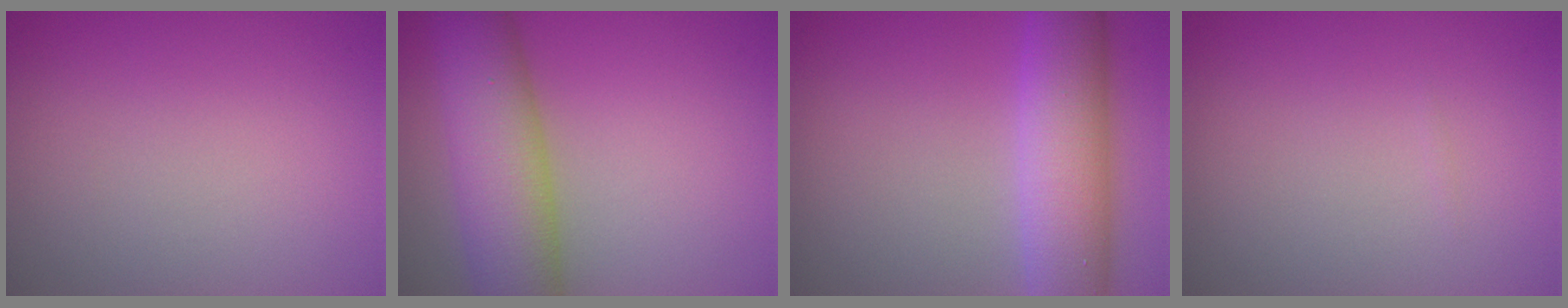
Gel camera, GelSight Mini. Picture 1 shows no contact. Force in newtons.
{"total": 9.5, "press": 9.5, "slide": 0.4}
{"total": 7.7, "press": 7.7, "slide": 0.3}
{"total": 0.0}